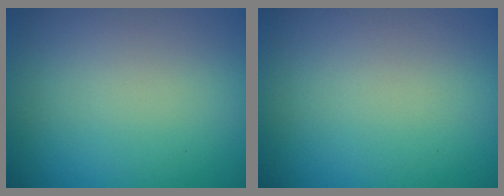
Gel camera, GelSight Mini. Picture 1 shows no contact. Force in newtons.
{"total": 0.0}